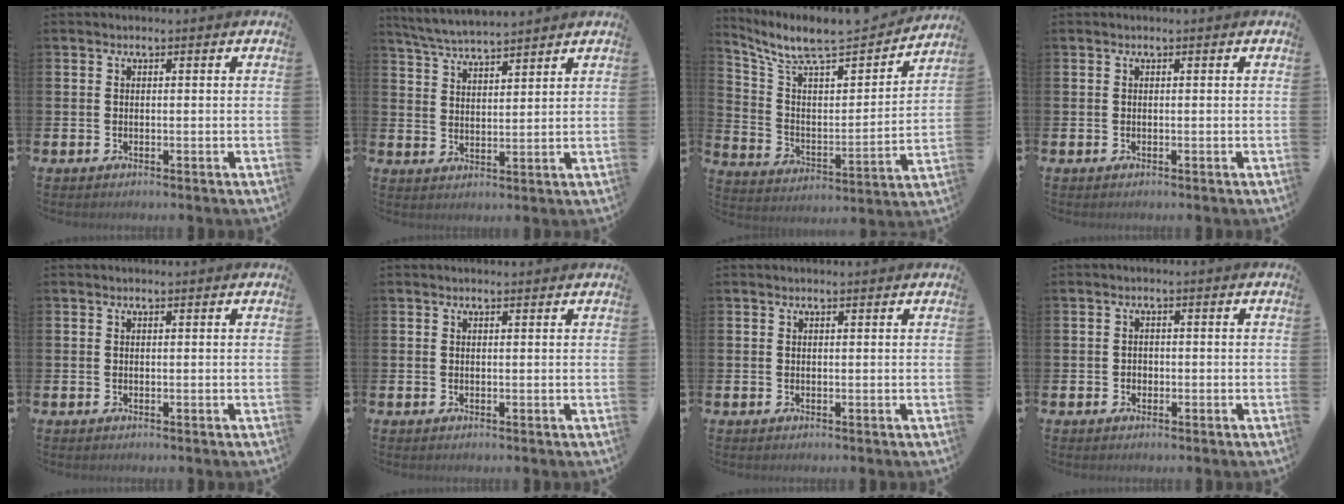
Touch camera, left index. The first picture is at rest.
{"total": 5.1, "force": [5.0, 0.1, 0.8], "torque": [-0.038, -0.026, 0.091]}
{"total": 9.3, "force": [8.2, 2.2, 3.8], "torque": [-0.114, -0.058, 0.138]}
{"total": 0.0}
{"total": 0.0}
{"total": 0.6, "force": [0.6, 0.0, 0.2], "torque": [0.008, -0.004, 0.009]}
{"total": 0.5, "force": [0.5, 0.0, 0.1], "torque": [-0.001, 0.000, 0.009]}
{"total": 1.0, "force": [-0.3, 0.9, 0.2], "torque": [-0.002, 0.005, -0.008]}